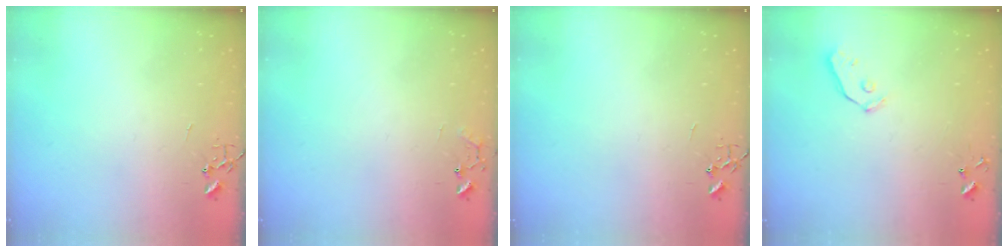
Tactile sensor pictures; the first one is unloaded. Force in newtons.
{"total": 7.4, "press": 7.4, "slide": 0.6}
{"total": 0.0}
{"total": 3.7, "press": 3.6, "slide": 0.8}